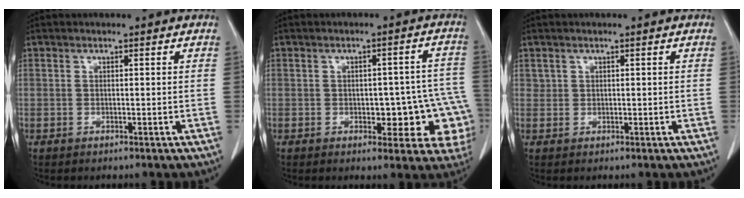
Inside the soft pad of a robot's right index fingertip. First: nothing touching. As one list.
[{"total": 10.8, "force": [-2.7, 5.4, 8.9], "torque": [-0.072, 0.030, -0.024]}, {"total": 0.8, "force": [0.4, 0.6, -0.1], "torque": [0.012, 0.002, 0.006]}]